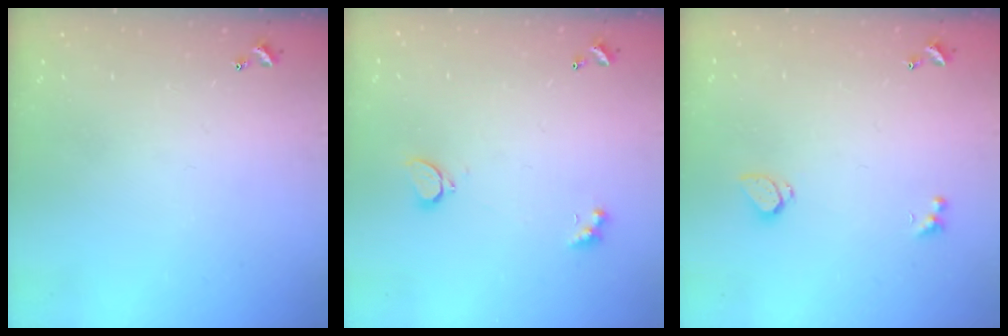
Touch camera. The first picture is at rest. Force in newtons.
{"total": 2.1, "press": 2.0, "slide": 0.6}
{"total": 1.4, "press": 1.2, "slide": 0.6}